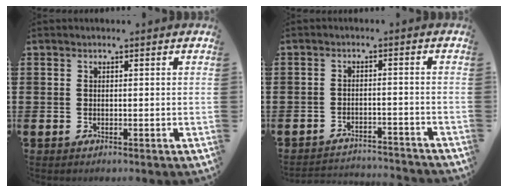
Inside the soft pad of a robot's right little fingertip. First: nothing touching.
{"total": 2.6, "force": [-2.6, 0.0, -0.1], "torque": [-0.005, 0.002, -0.057]}